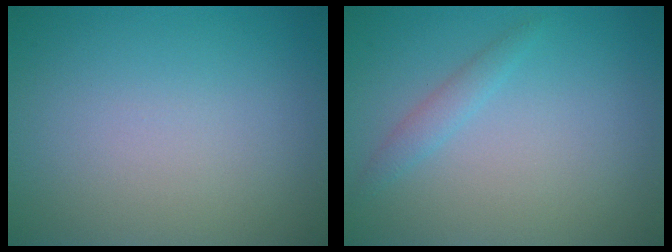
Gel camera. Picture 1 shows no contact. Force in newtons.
{"total": 1.3, "press": 1.3, "slide": 0.0}